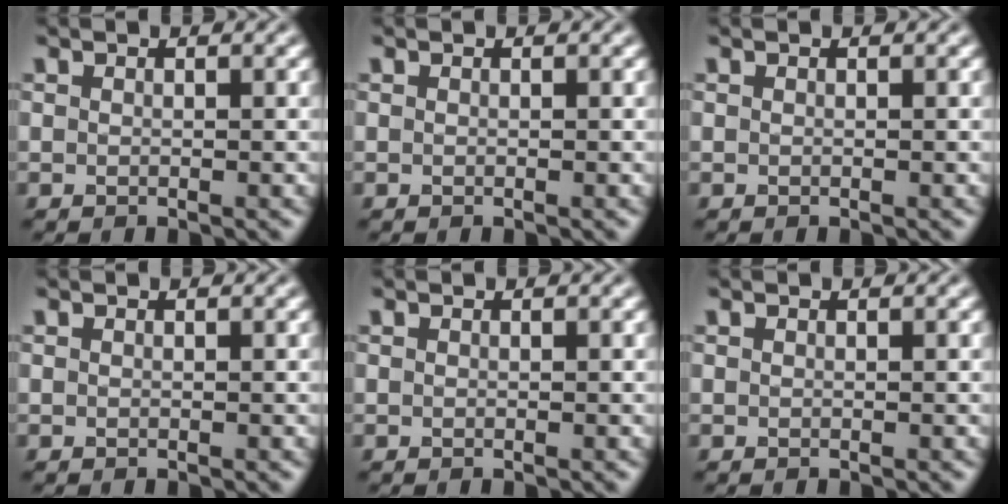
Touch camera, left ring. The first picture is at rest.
{"total": 0.0}
{"total": 0.0}
{"total": 0.0}
{"total": 0.0}
{"total": 0.0}